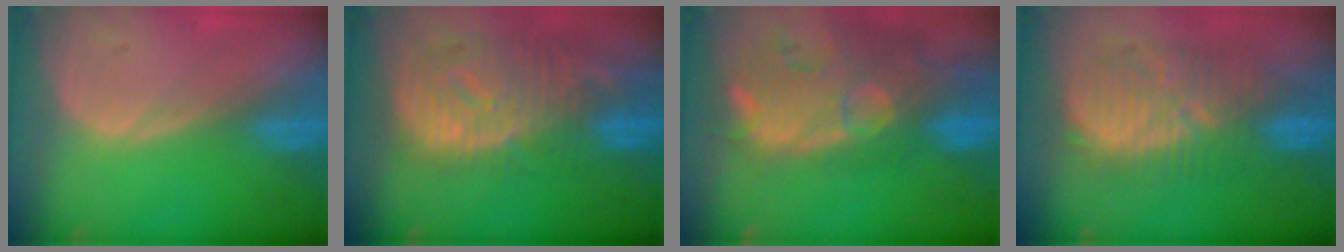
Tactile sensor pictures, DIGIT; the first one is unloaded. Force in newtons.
{"total": 12.5, "press": 10.9, "slide": 6.2}
{"total": 14.6, "press": 11.8, "slide": 8.6}
{"total": 9.9, "press": 9.8, "slide": 1.5}